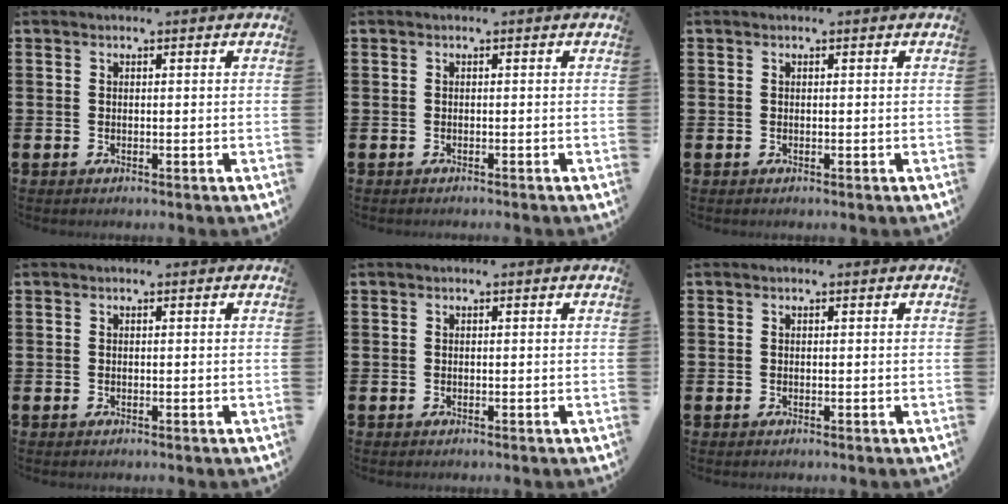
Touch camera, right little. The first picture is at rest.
{"total": 0.0}
{"total": 0.0}
{"total": 0.0}
{"total": 0.0}
{"total": 0.0}